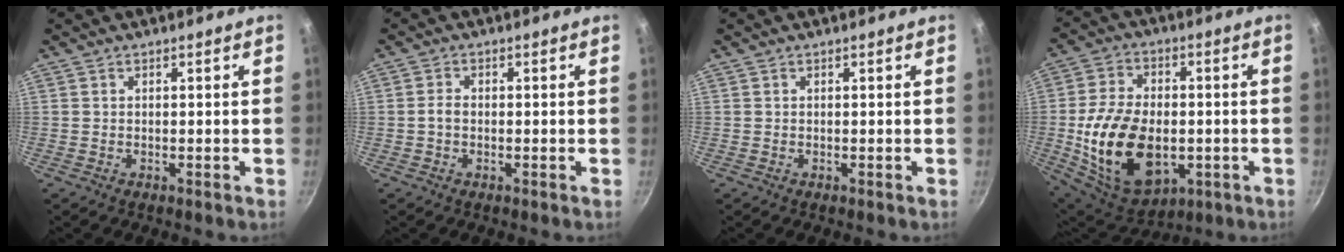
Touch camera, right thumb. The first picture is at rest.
{"total": 1.8, "force": [-0.3, 1.2, 1.3], "torque": [-0.022, 0.010, -0.007]}
{"total": 0.0}
{"total": 20.2, "force": [-3.0, 12.9, 15.2], "torque": [-0.265, 0.005, -0.034]}